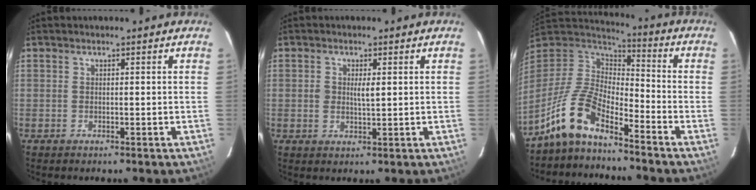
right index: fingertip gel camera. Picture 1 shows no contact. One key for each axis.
{"total": 2.6, "fx": 0.5, "fy": 1.0, "fz": 2.4, "tx": -0.043, "ty": -0.003, "tz": 0.010}
{"total": 10.4, "fx": -8.0, "fy": 3.1, "fz": 5.9, "tx": -0.140, "ty": 0.024, "tz": -0.161}